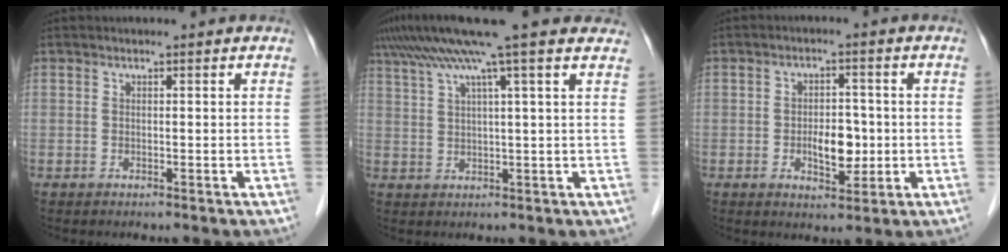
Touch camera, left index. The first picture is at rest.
{"total": 13.3, "force": [9.9, -0.7, 8.8], "torque": [-0.153, 0.051, 0.135]}
{"total": 5.3, "force": [-1.0, 2.7, 4.4], "torque": [-0.070, 0.003, -0.014]}